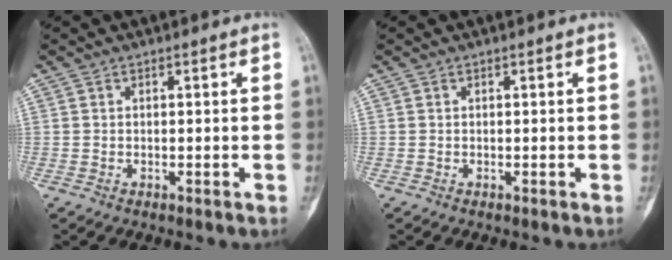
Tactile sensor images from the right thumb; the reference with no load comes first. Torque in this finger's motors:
{"motor_torque": [0.46, 0.46, 0.01, -0.01, 0.00]}